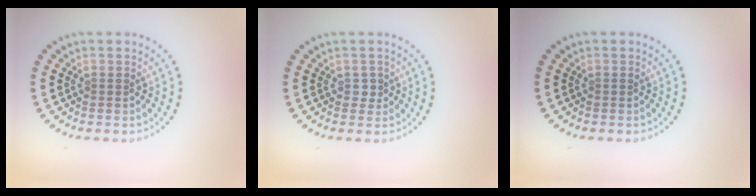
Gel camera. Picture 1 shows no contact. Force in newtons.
{"total": 0.8, "press": 0.8, "slide": 0.2}
{"total": 0.0}